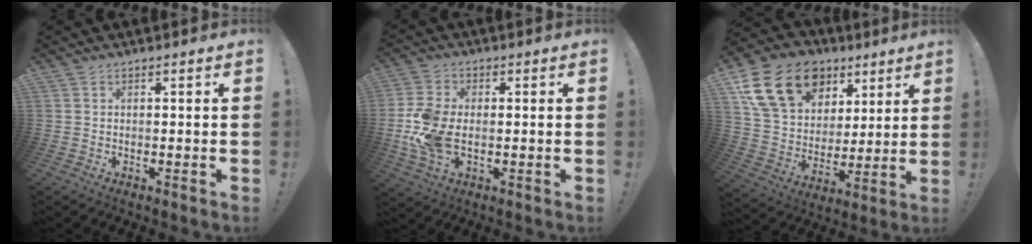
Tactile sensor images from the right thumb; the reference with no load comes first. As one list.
[{"total": 11.7, "force": [-1.3, 7.4, 9.0], "torque": [-0.177, -0.008, -0.020]}, {"total": 21.5, "force": [11.1, 15.2, 10.5], "torque": [-0.184, -0.041, 0.229]}]